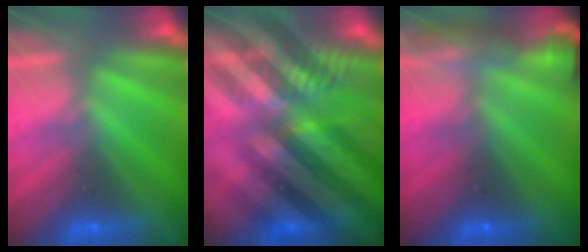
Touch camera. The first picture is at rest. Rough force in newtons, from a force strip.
{"total": 10.8}
{"total": 5.1}